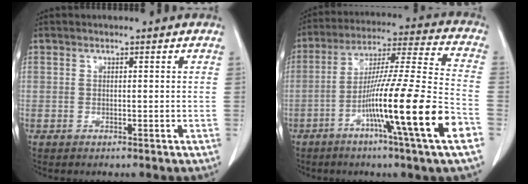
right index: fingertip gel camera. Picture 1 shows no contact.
{"total": 19.4, "force": [-7.6, -1.3, 17.8], "torque": [-0.301, -0.016, -0.131]}